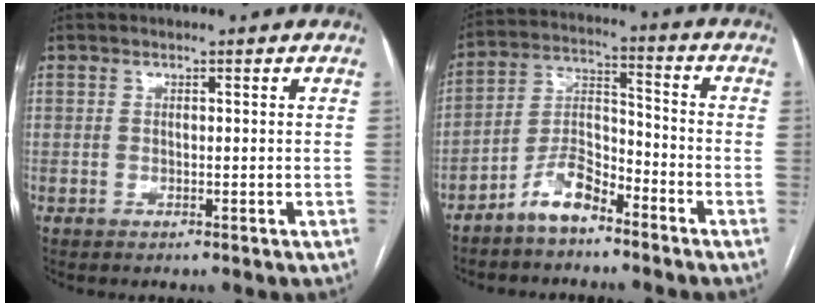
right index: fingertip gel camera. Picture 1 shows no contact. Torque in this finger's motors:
{"motor_torque": [-0.03, -0.27, -0.08, -0.07]}